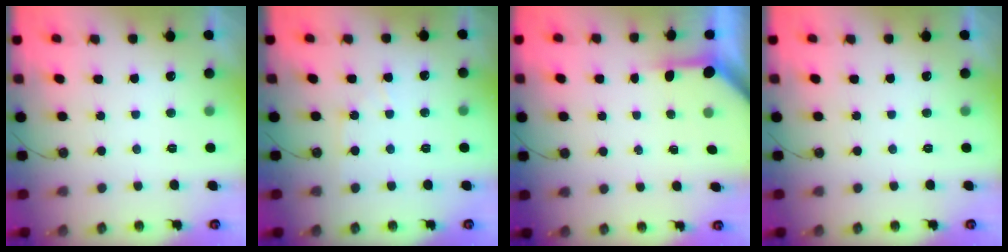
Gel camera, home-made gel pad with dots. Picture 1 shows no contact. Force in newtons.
{"total": 4.6, "press": 4.5, "slide": 0.7}
{"total": 3.2, "press": 3.2, "slide": 0.4}
{"total": 0.0}